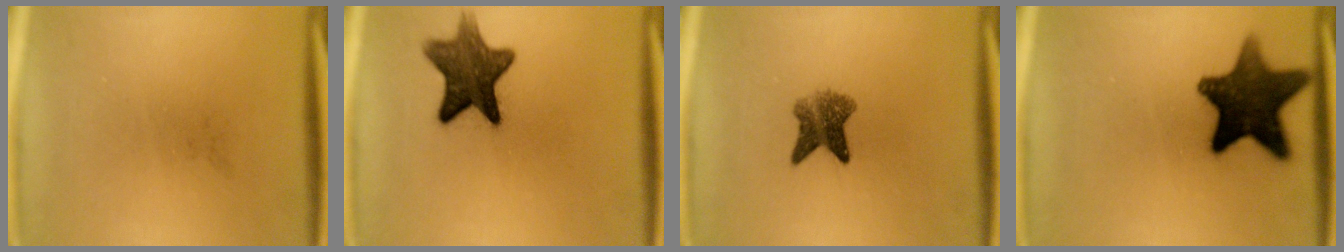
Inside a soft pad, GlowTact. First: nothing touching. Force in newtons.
{"total": 10.7}
{"total": 4.8}
{"total": 14.4}